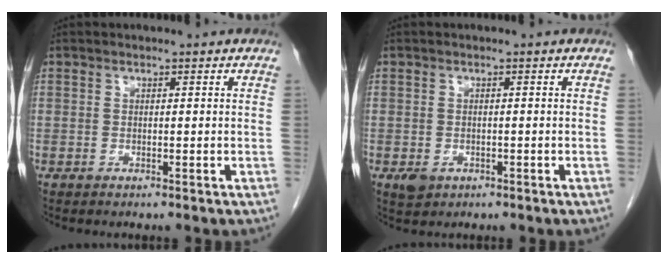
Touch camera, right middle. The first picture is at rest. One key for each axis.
{"total": 2.2, "fx": -1.0, "fy": 1.6, "fz": 1.1, "tx": -0.017, "ty": 0.000, "tz": -0.006}